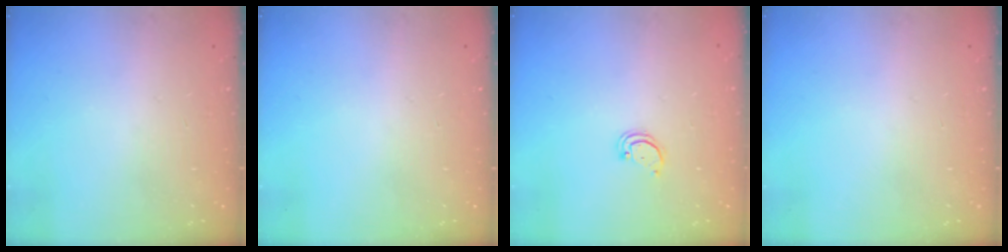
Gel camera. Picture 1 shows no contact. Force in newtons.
{"total": 0.0}
{"total": 1.8, "press": 1.8, "slide": 0.2}
{"total": 0.0}